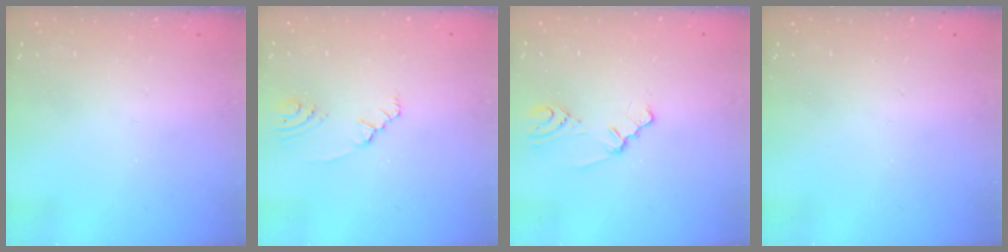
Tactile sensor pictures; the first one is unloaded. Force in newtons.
{"total": 2.1, "press": 1.9, "slide": 0.9}
{"total": 1.7, "press": 1.7, "slide": 0.4}
{"total": 0.0}